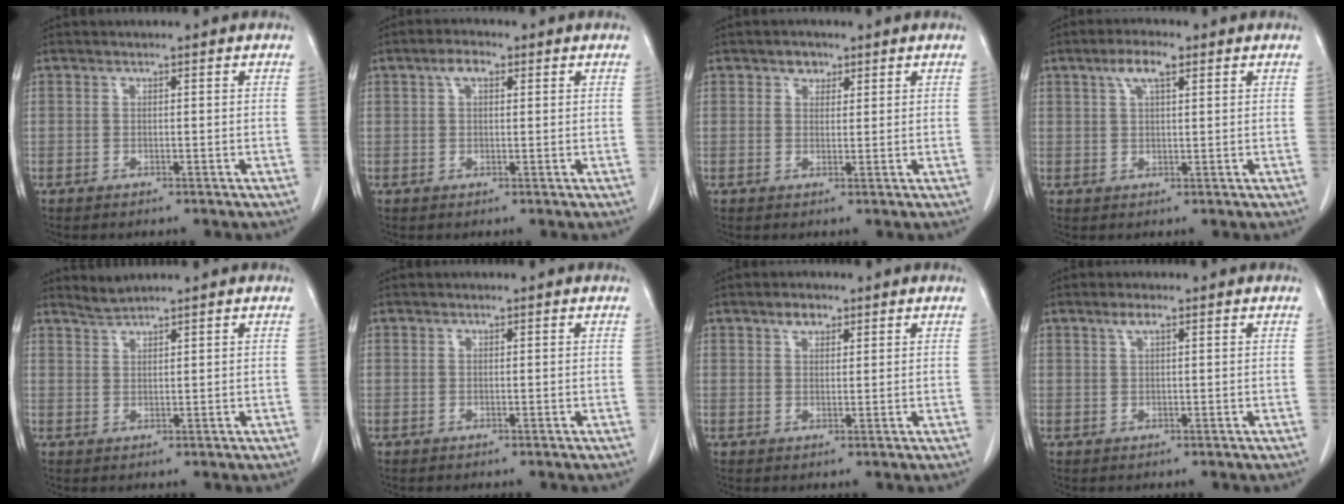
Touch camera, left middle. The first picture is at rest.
{"total": 2.9, "force": [1.3, 1.4, 2.2], "torque": [-0.044, 0.011, 0.022]}
{"total": 2.0, "force": [1.2, 1.4, 0.6], "torque": [-0.009, 0.001, 0.017]}
{"total": 4.3, "force": [2.3, 1.1, 3.4], "torque": [-0.074, 0.009, 0.043]}
{"total": 1.9, "force": [1.8, -0.7, -0.1], "torque": [-0.003, -0.003, 0.041]}
{"total": 0.0}
{"total": 2.4, "force": [1.6, 1.3, 1.3], "torque": [-0.027, 0.004, 0.027]}
{"total": 1.7, "force": [1.0, 0.2, 1.3], "torque": [-0.032, 0.004, 0.020]}